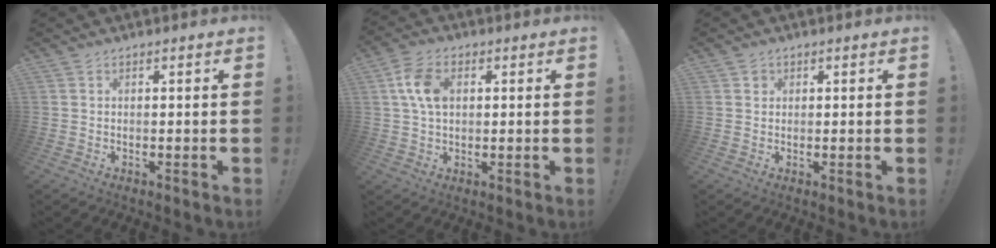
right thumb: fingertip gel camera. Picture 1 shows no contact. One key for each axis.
{"total": 8.9, "fx": 1.9, "fy": 5.8, "fz": 6.5, "tx": -0.121, "ty": 0.006, "tz": 0.036}
{"total": 1.5, "fx": 0.6, "fy": 1.3, "fz": 0.3, "tx": -0.002, "ty": 0.002, "tz": 0.010}